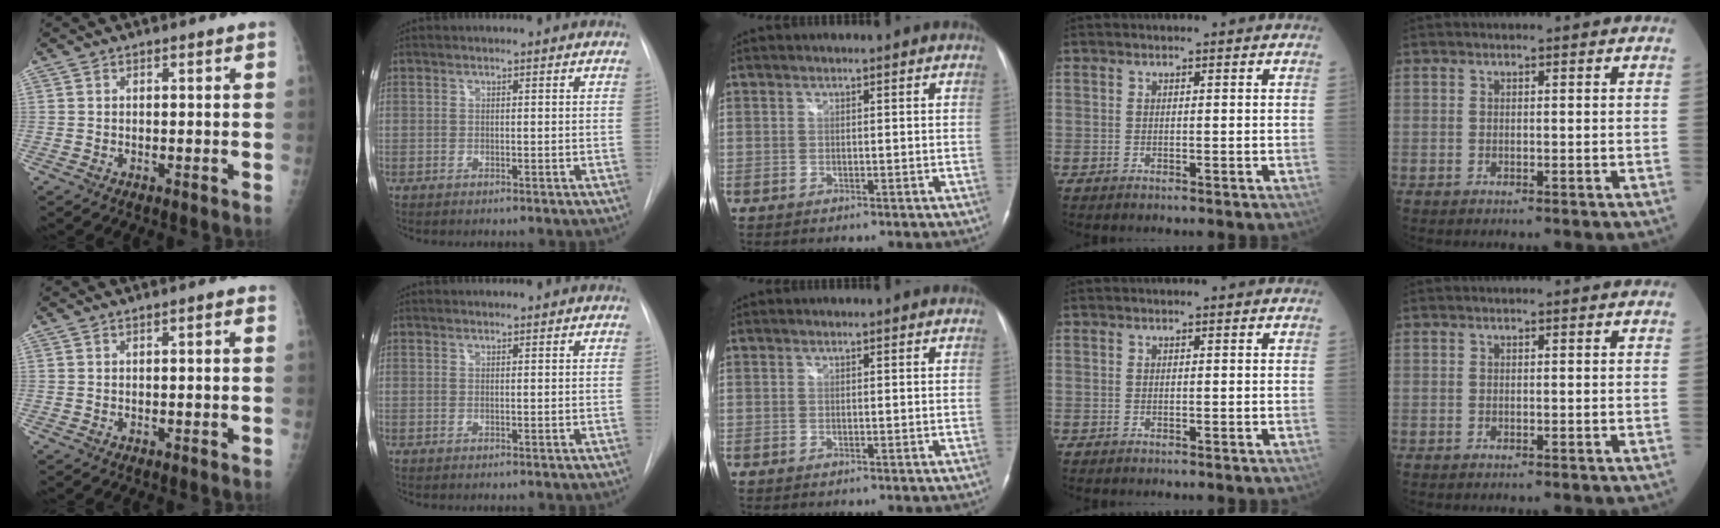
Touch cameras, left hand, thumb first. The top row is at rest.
{"thumb": {"total": 1.2, "force": [0.4, 0.2, 1.2], "torque": [-0.022, 0.002, 0.004]}, "index": {"total": 0.8, "force": [0.7, 0.2, 0.0], "torque": [-0.005, 0.011, 0.013]}}